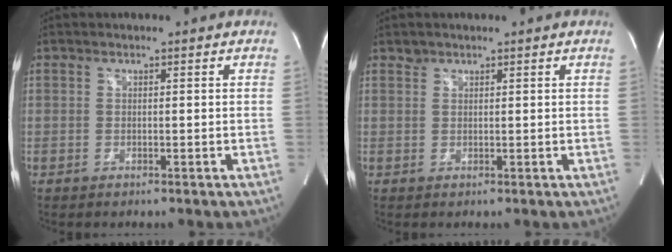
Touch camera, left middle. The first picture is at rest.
{"total": 0.9, "force": [0.7, 0.5, -0.1], "torque": [0.008, 0.002, 0.010]}